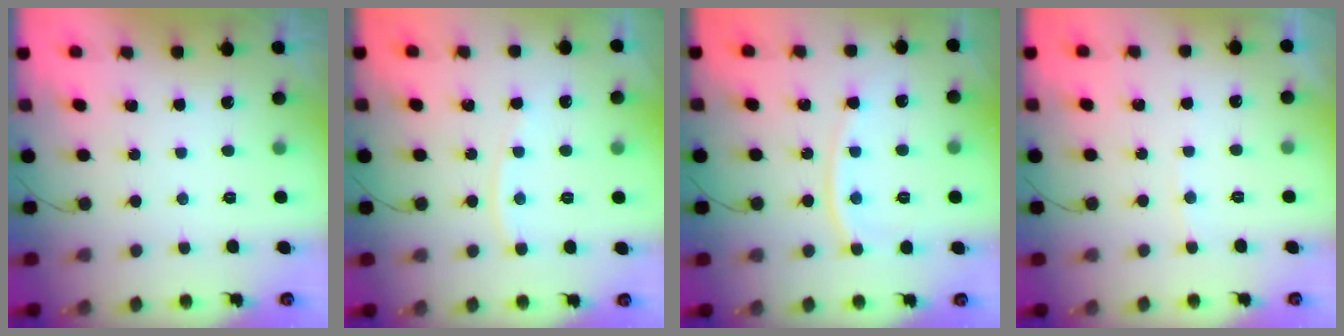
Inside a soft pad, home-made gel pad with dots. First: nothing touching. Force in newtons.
{"total": 3.4, "press": 3.4, "slide": 0.4}
{"total": 9.2, "press": 9.1, "slide": 1.3}
{"total": 2.9, "press": 2.9, "slide": 0.3}